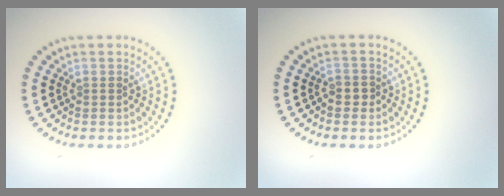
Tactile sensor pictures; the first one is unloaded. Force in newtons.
{"total": 0.8, "press": 0.8, "slide": 0.3}